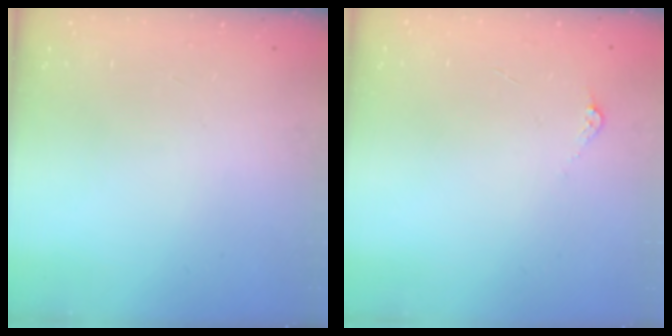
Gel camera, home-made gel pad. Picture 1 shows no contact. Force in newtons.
{"total": 4.8, "press": 4.8, "slide": 0.6}